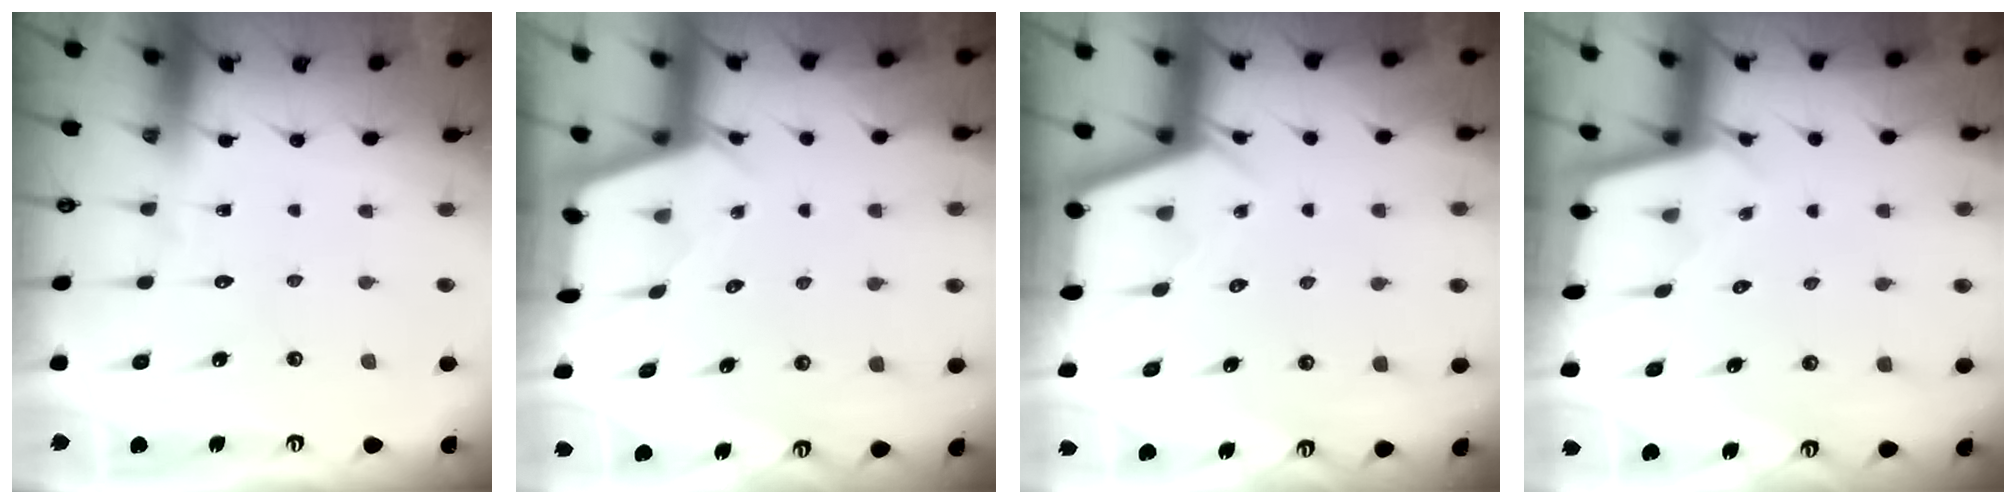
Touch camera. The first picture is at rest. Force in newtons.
{"total": 2.4, "press": 2.4, "slide": 0.3}
{"total": 2.8, "press": 2.8, "slide": 0.3}
{"total": 1.9, "press": 1.9, "slide": 0.2}